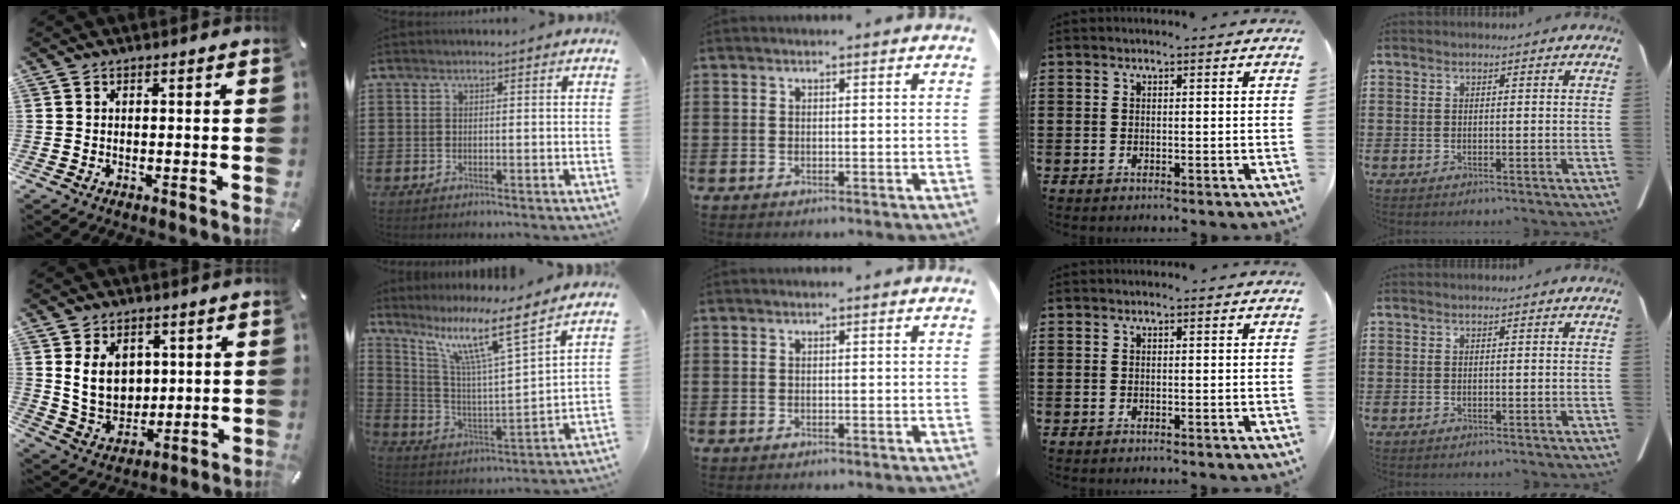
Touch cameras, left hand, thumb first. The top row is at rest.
{"thumb": {"total": 9.6, "force": [2.9, 7.9, 4.6], "torque": [-0.094, -0.008, 0.053]}, "index": {"total": 11.6, "force": [8.2, 0.6, 8.2], "torque": [-0.179, -0.045, 0.131]}}